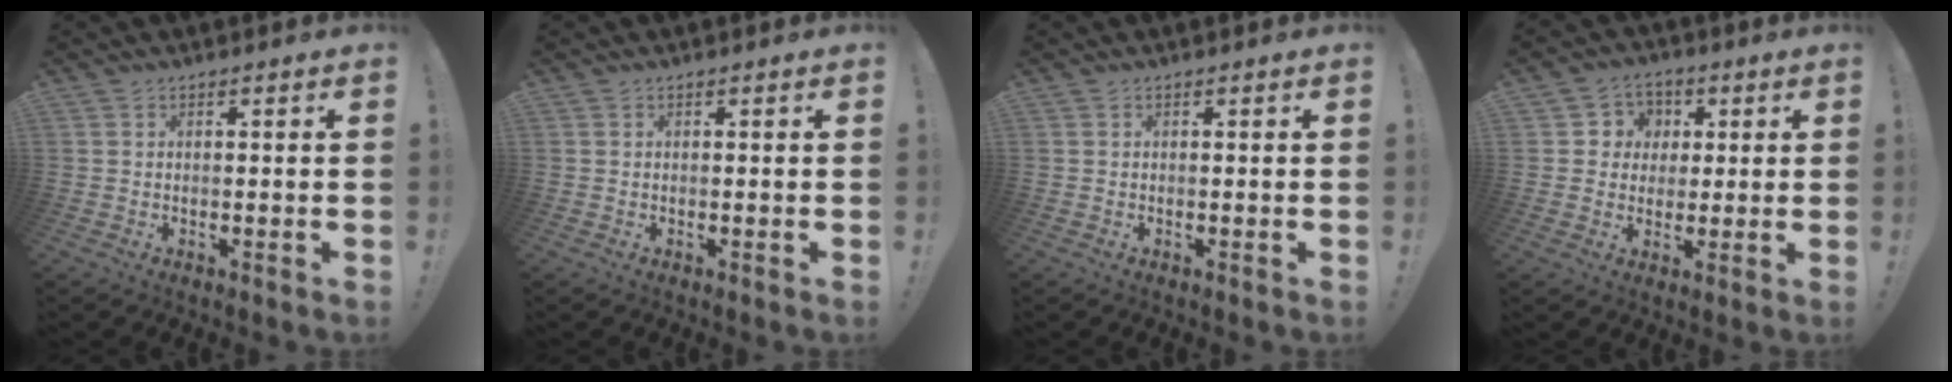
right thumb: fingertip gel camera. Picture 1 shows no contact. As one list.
[{"total": 0.0}, {"total": 0.0}, {"total": 6.8, "force": [0.3, 6.6, 1.3], "torque": [-0.019, 0.005, 0.009]}]